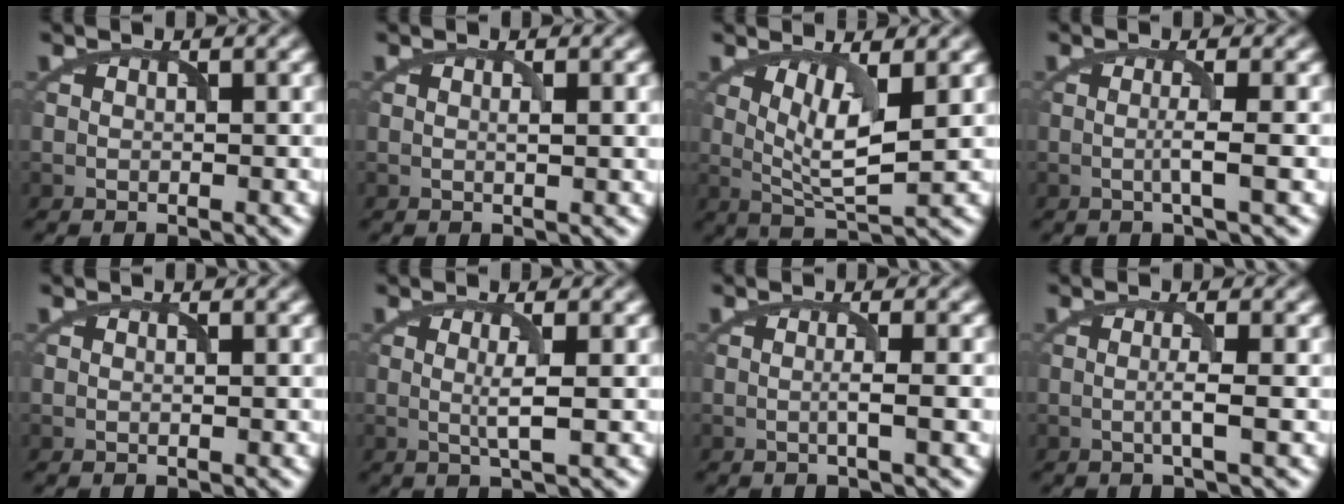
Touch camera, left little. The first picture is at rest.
{"total": 1.2, "force": [0.2, 0.3, 1.2], "torque": [-0.013, 0.002, 0.004]}
{"total": 4.8, "force": [0.7, 1.4, 4.6], "torque": [-0.084, -0.008, 0.020]}
{"total": 2.0, "force": [-0.3, 0.2, 1.9], "torque": [-0.031, -0.004, -0.008]}
{"total": 0.0}
{"total": 1.9, "force": [-0.1, 0.2, 1.8], "torque": [-0.033, -0.003, 0.000]}
{"total": 1.7, "force": [-0.3, 0.3, 1.6], "torque": [-0.023, -0.001, -0.007]}
{"total": 1.6, "force": [-0.3, 0.1, 1.5], "torque": [-0.026, -0.002, -0.007]}